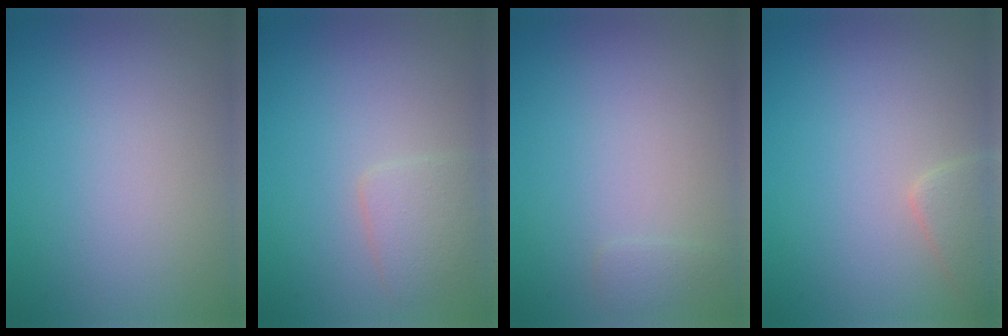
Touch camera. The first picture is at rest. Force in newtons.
{"total": 2.2, "press": 2.2, "slide": 0.1}
{"total": 0.8, "press": 0.8, "slide": 0.1}
{"total": 1.8, "press": 1.8, "slide": 0.1}